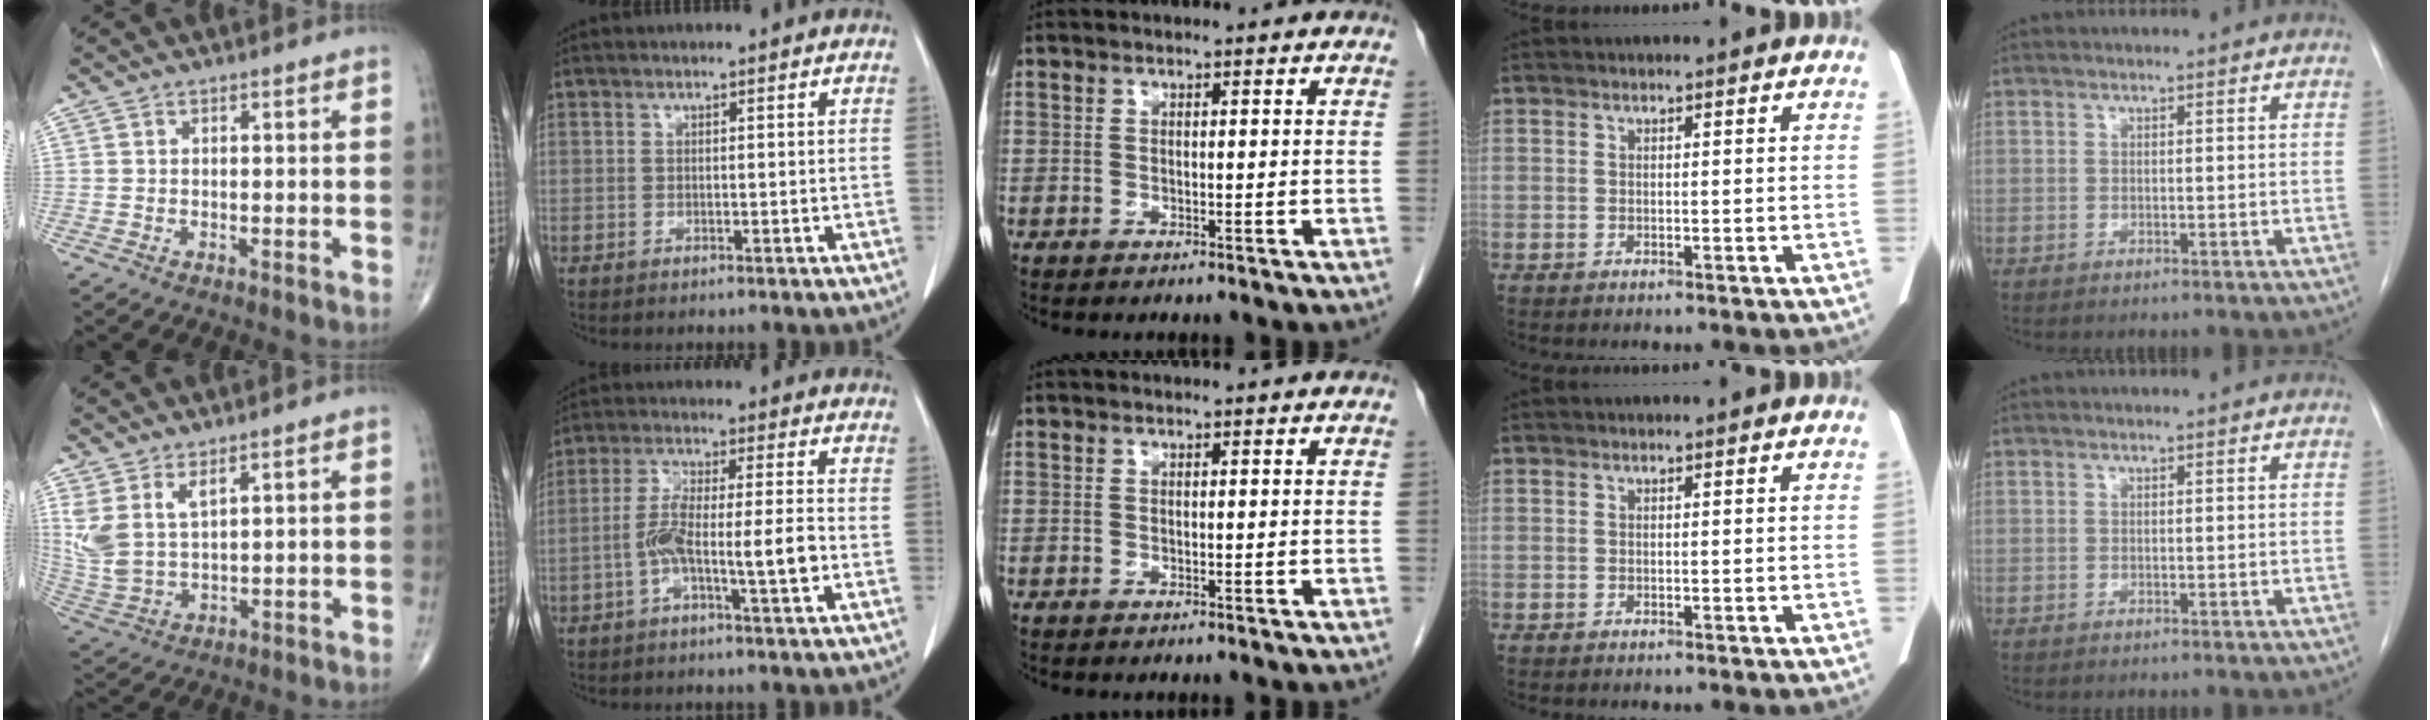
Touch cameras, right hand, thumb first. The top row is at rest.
{"thumb": {"total": 7.7, "force": [4.0, 3.3, 5.7], "torque": [-0.124, -0.017, 0.093]}, "index": {"total": 8.8, "force": [-2.4, 0.8, 8.4], "torque": [-0.159, 0.014, -0.047]}}